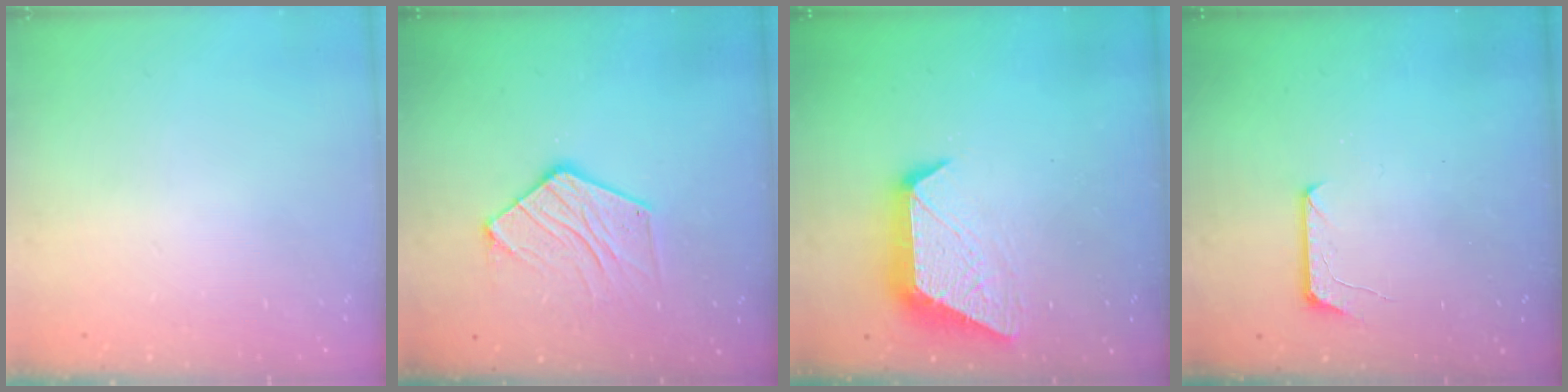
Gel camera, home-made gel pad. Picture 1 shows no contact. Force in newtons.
{"total": 11.9, "press": 11.8, "slide": 0.9}
{"total": 12.1, "press": 12.1, "slide": 0.7}
{"total": 7.0, "press": 6.9, "slide": 0.7}